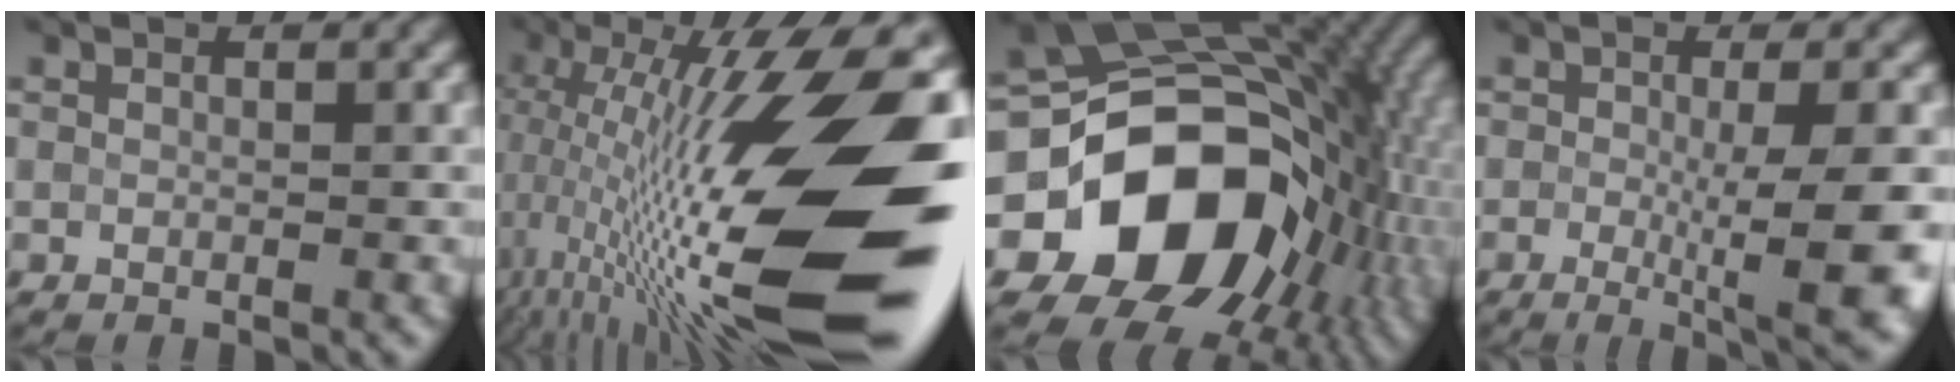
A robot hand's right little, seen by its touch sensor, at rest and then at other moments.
{"total": 20.2, "force": [-1.1, 5.4, 19.4], "torque": [-0.321, 0.003, -0.018]}
{"total": 18.0, "force": [-3.8, 13.7, 10.9], "torque": [-0.162, -0.015, -0.055]}
{"total": 8.2, "force": [-2.0, 1.5, 7.8], "torque": [-0.109, -0.008, -0.022]}